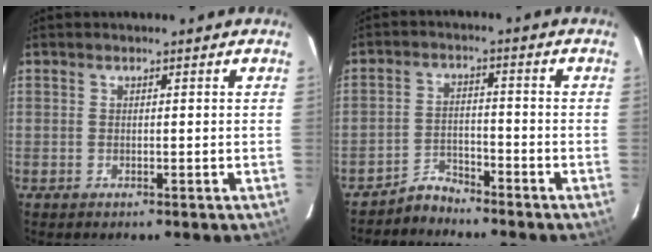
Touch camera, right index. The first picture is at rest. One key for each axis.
{"total": 4.1, "fx": -3.9, "fy": 1.2, "fz": -0.2, "tx": -0.002, "ty": 0.015, "tz": -0.071}